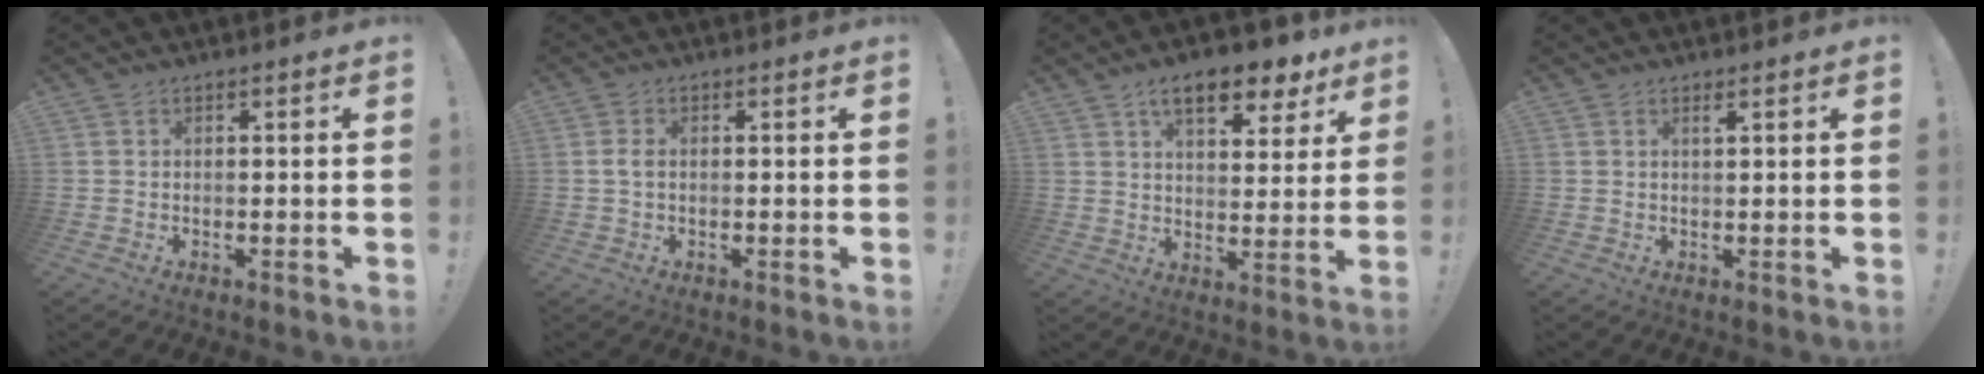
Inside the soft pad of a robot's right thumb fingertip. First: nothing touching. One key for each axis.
{"total": 2.3, "fx": 0.2, "fy": 1.4, "fz": 1.8, "tx": -0.041, "ty": 0.008, "tz": 0.005}
{"total": 12.7, "fx": 8.1, "fy": 5.2, "fz": 8.3, "tx": -0.109, "ty": -0.048, "tz": 0.134}
{"total": 1.3, "fx": 0.9, "fy": 0.0, "fz": 1.0, "tx": -0.007, "ty": -0.006, "tz": 0.012}